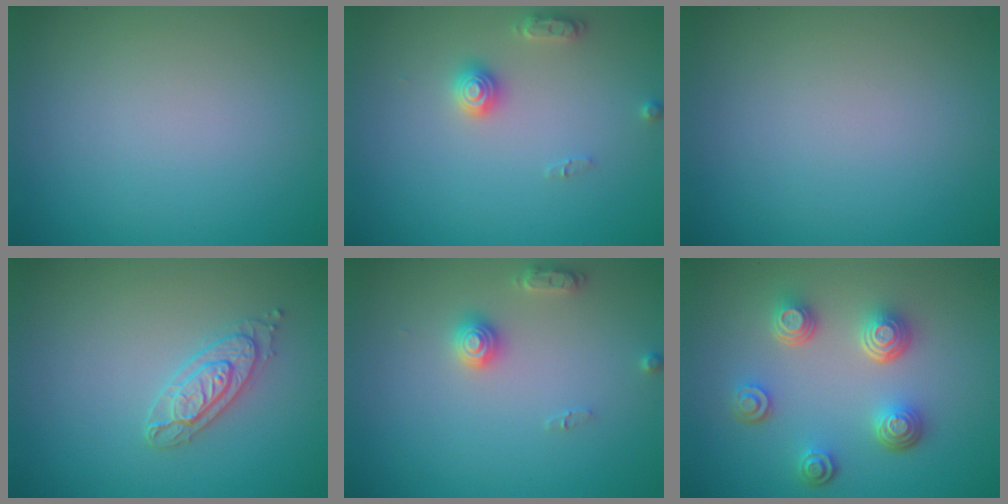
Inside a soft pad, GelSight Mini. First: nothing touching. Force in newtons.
{"total": 2.2, "press": 2.2, "slide": 0.1}
{"total": 0.0}
{"total": 2.5, "press": 2.4, "slide": 0.6}
{"total": 2.2, "press": 2.2, "slide": 0.1}
{"total": 4.5, "press": 3.5, "slide": 2.9}